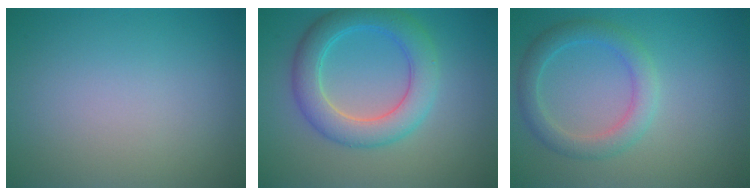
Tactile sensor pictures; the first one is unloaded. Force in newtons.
{"total": 5.3, "press": 5.3, "slide": 0.3}
{"total": 3.2, "press": 3.2, "slide": 0.1}